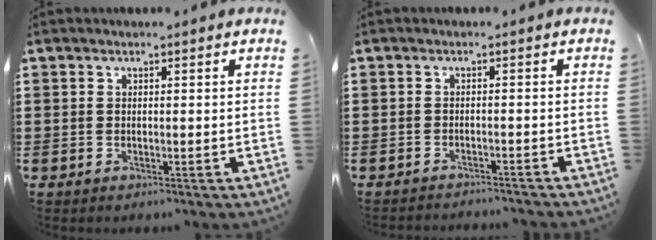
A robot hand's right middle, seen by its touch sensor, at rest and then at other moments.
{"total": 1.4, "force": [-1.4, -0.1, 0.2], "torque": [-0.005, 0.003, -0.028]}